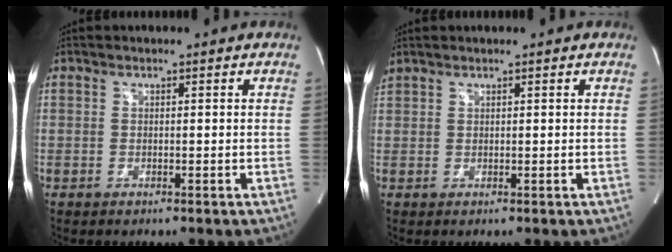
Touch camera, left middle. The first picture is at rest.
{"total": 1.7, "force": [1.6, 0.0, 0.6], "torque": [-0.021, 0.026, 0.036]}